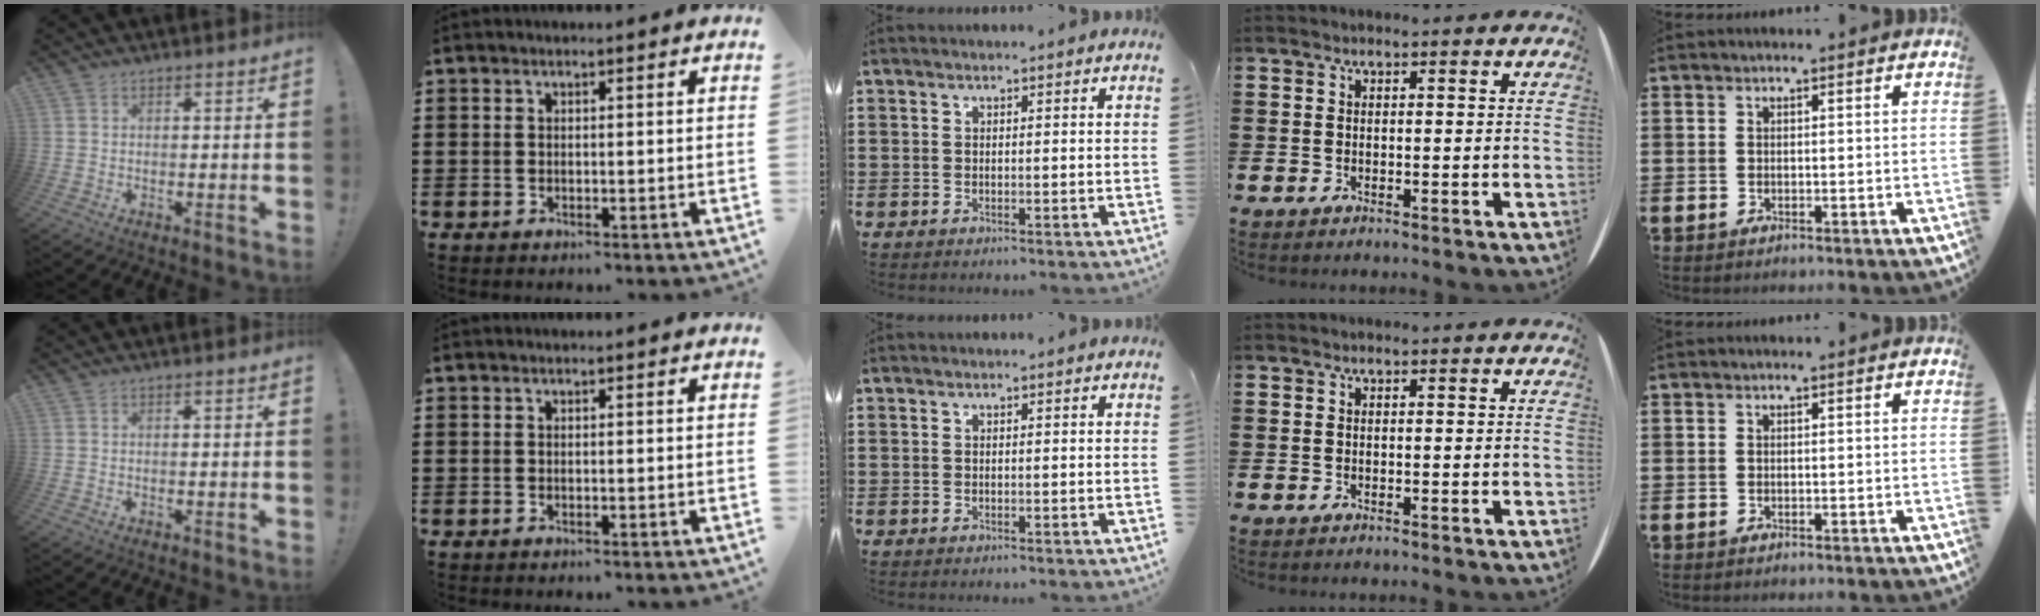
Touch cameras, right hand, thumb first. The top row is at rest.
{}